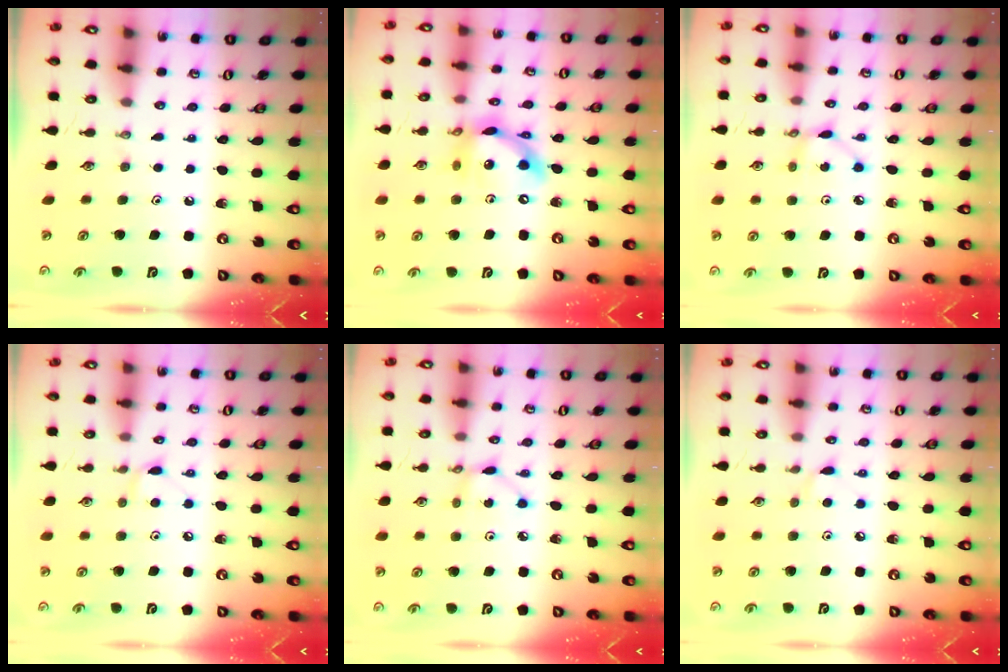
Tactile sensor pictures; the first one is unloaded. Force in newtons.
{"total": 14.6, "press": 14.6, "slide": 1.0}
{"total": 3.4, "press": 3.4, "slide": 0.1}
{"total": 5.9, "press": 5.9, "slide": 0.6}
{"total": 2.9, "press": 2.9, "slide": 0.1}
{"total": 4.0, "press": 4.0, "slide": 0.5}